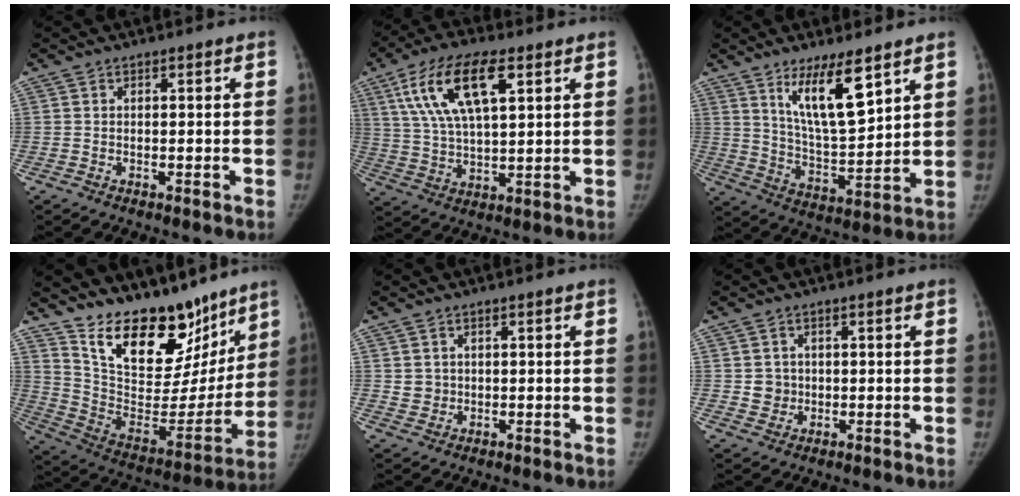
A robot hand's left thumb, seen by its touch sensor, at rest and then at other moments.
{"total": 15.5, "force": [6.6, 6.3, 12.5], "torque": [-0.229, -0.004, 0.122]}
{"total": 12.5, "force": [7.2, 3.3, 9.7], "torque": [-0.153, -0.056, 0.139]}
{"total": 24.8, "force": [17.8, 11.9, 12.4], "torque": [-0.152, -0.094, 0.295]}
{"total": 2.5, "force": [0.5, 2.4, 0.6], "torque": [0.000, -0.002, 0.014]}
{"total": 3.2, "force": [0.2, 3.0, 0.8], "torque": [0.004, 0.003, 0.007]}